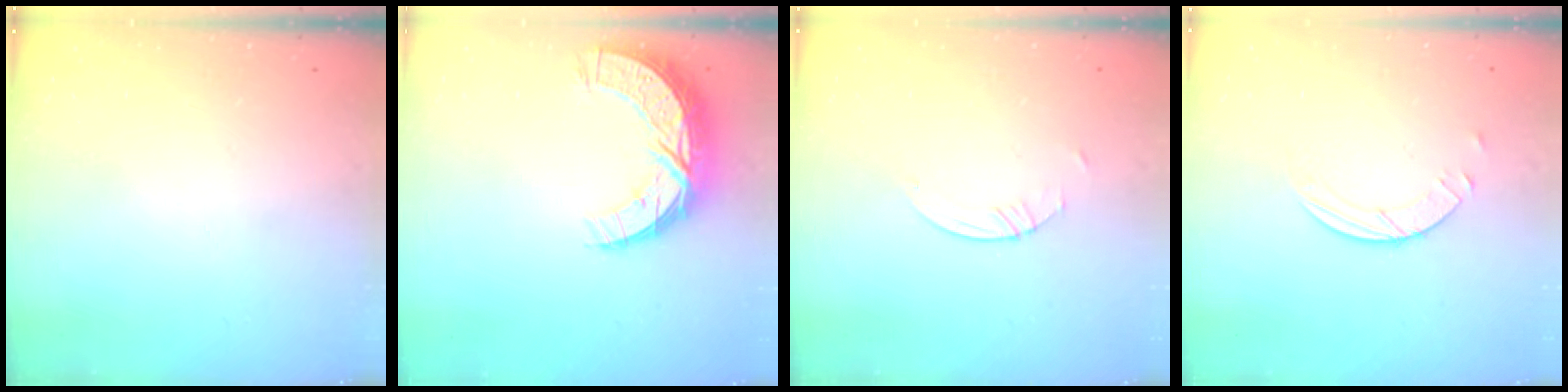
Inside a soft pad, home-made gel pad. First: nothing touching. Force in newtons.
{"total": 11.6, "press": 11.6, "slide": 0.7}
{"total": 0.8, "press": 0.8, "slide": 0.2}
{"total": 2.6, "press": 2.6, "slide": 0.3}